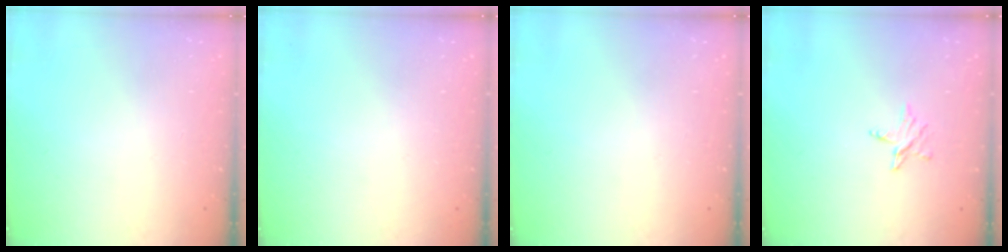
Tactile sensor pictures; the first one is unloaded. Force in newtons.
{"total": 0.0}
{"total": 0.0}
{"total": 3.7, "press": 3.7, "slide": 0.3}